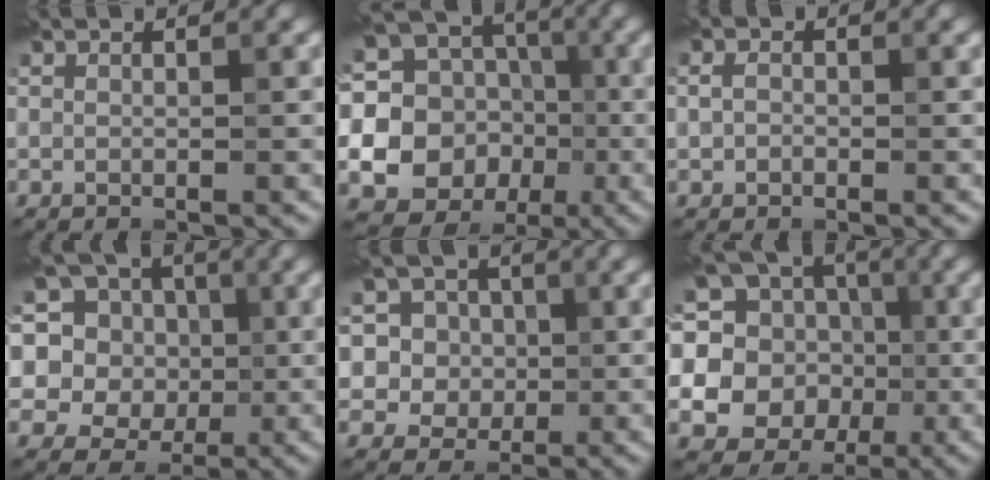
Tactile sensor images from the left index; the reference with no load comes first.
{"total": 18.7, "force": [-0.2, 17.7, 6.0], "torque": [-0.154, 0.002, -0.020]}
{"total": 1.4, "force": [-0.1, 1.1, 0.8], "torque": [-0.017, 0.000, -0.008]}
{"total": 15.1, "force": [5.9, 12.6, 6.1], "torque": [-0.172, 0.052, 0.092]}
{"total": 8.0, "force": [2.4, 7.2, 2.8], "torque": [-0.058, 0.021, 0.022]}
{"total": 17.9, "force": [2.6, 16.3, 6.9], "torque": [-0.163, 0.021, 0.026]}